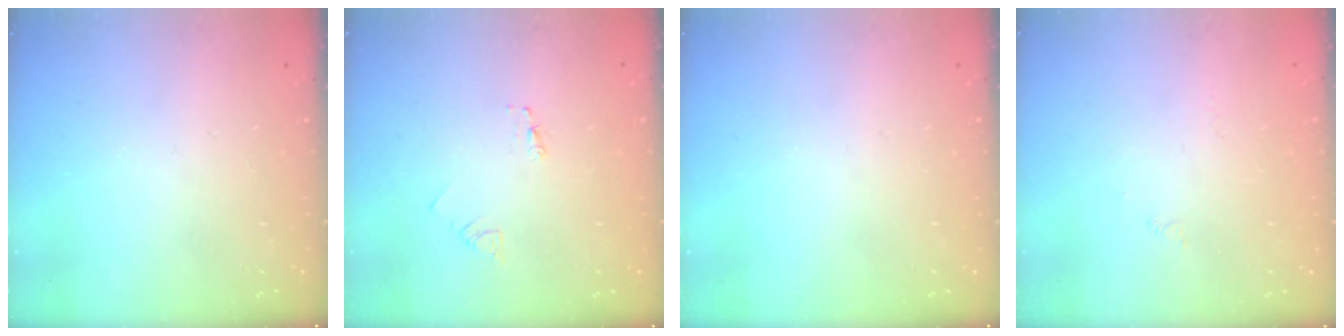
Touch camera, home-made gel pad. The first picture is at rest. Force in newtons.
{"total": 2.1, "press": 2.1, "slide": 0.1}
{"total": 0.0}
{"total": 1.7, "press": 1.6, "slide": 0.4}